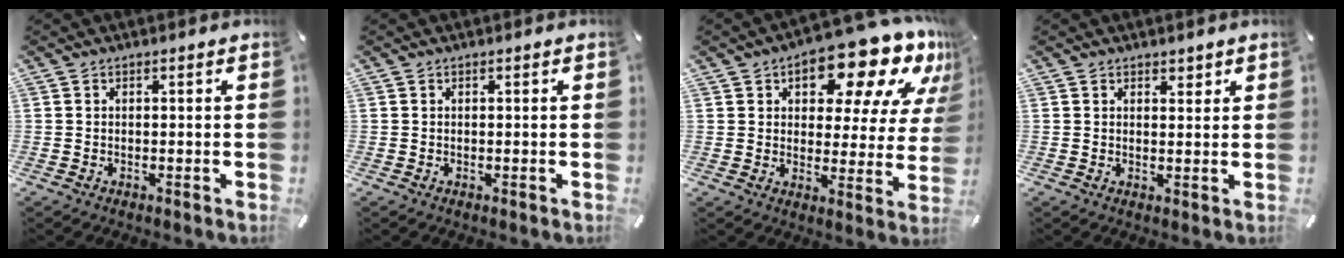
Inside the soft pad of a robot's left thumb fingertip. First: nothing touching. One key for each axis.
{"total": 0.0}
{"total": 18.6, "fx": 12.9, "fy": 8.1, "fz": 10.6, "tx": -0.143, "ty": -0.093, "tz": 0.212}
{"total": 1.9, "fx": 1.4, "fy": 1.3, "fz": 0.2, "tx": 0.011, "ty": -0.006, "tz": 0.023}